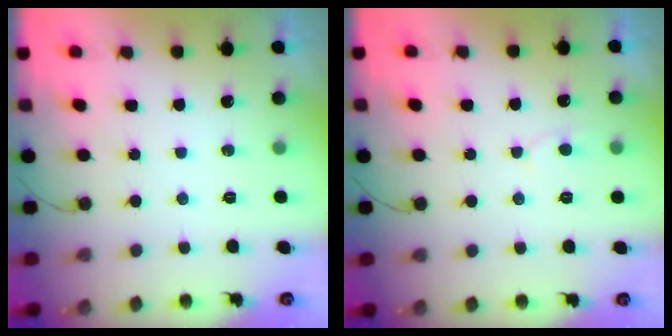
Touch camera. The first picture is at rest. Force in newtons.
{"total": 5.0, "press": 5.0, "slide": 0.4}